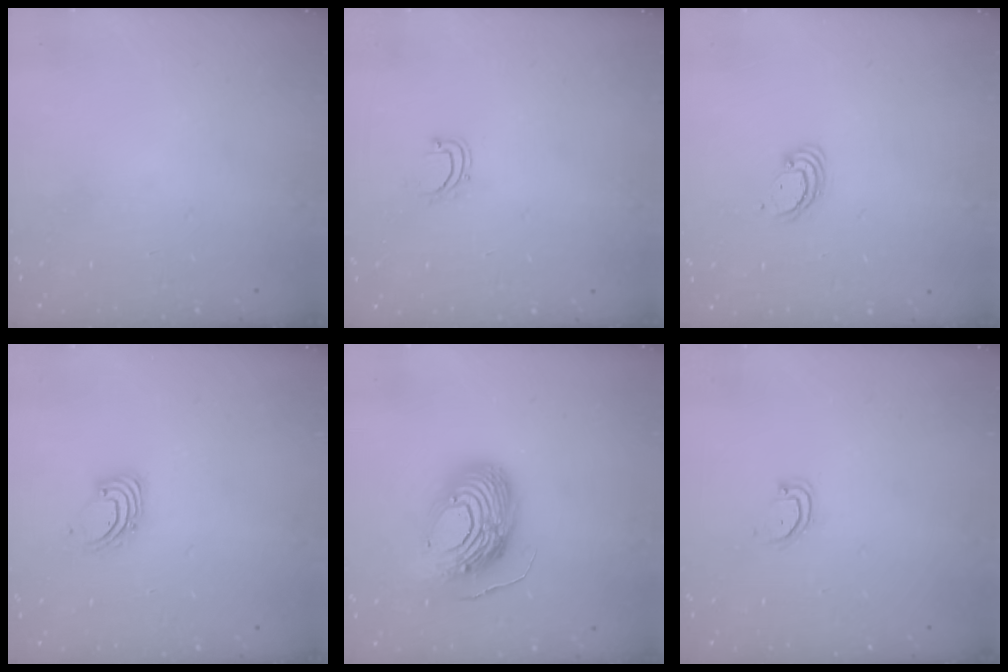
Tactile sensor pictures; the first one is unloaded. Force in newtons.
{"total": 4.3, "press": 4.2, "slide": 0.6}
{"total": 2.7, "press": 2.7, "slide": 0.2}
{"total": 2.6, "press": 2.6, "slide": 0.2}
{"total": 13.7, "press": 13.5, "slide": 2.3}
{"total": 3.2, "press": 3.2, "slide": 0.2}